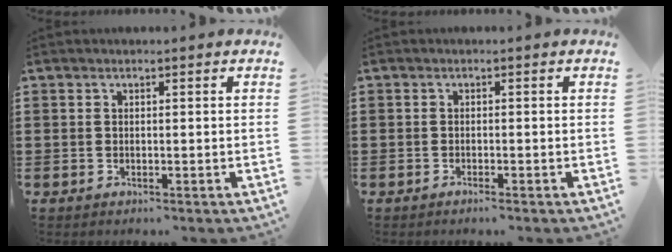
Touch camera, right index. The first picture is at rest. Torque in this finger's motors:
{"motor_torque": [0.01, 0.87, -0.63, -0.12]}